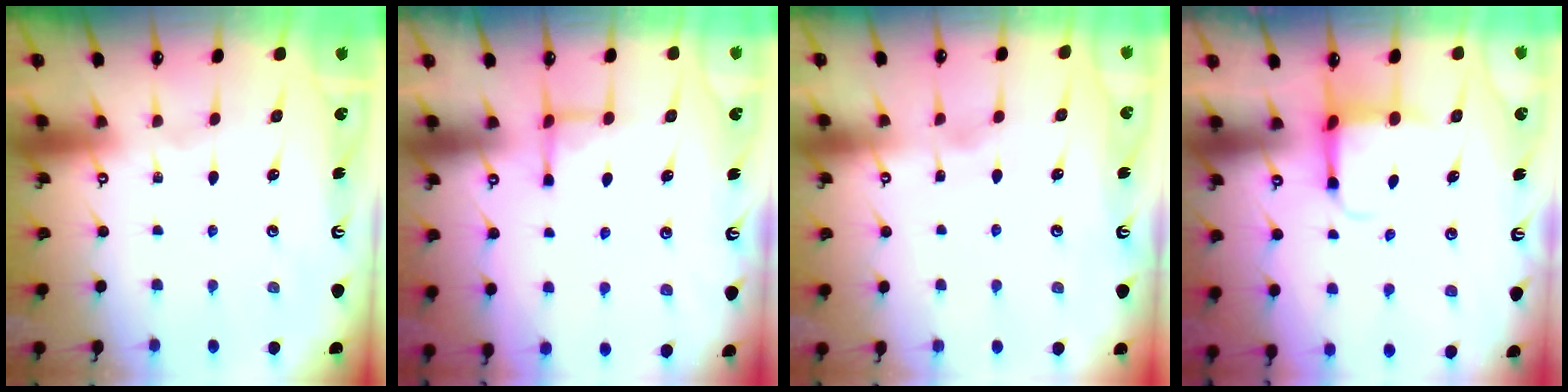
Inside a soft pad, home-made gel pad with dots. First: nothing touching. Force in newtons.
{"total": 4.4, "press": 4.3, "slide": 0.7}
{"total": 2.1, "press": 2.1, "slide": 0.2}
{"total": 3.8, "press": 3.5, "slide": 1.3}